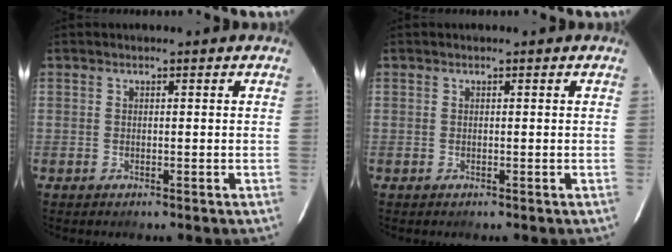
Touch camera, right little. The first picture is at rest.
{"total": 0.0}